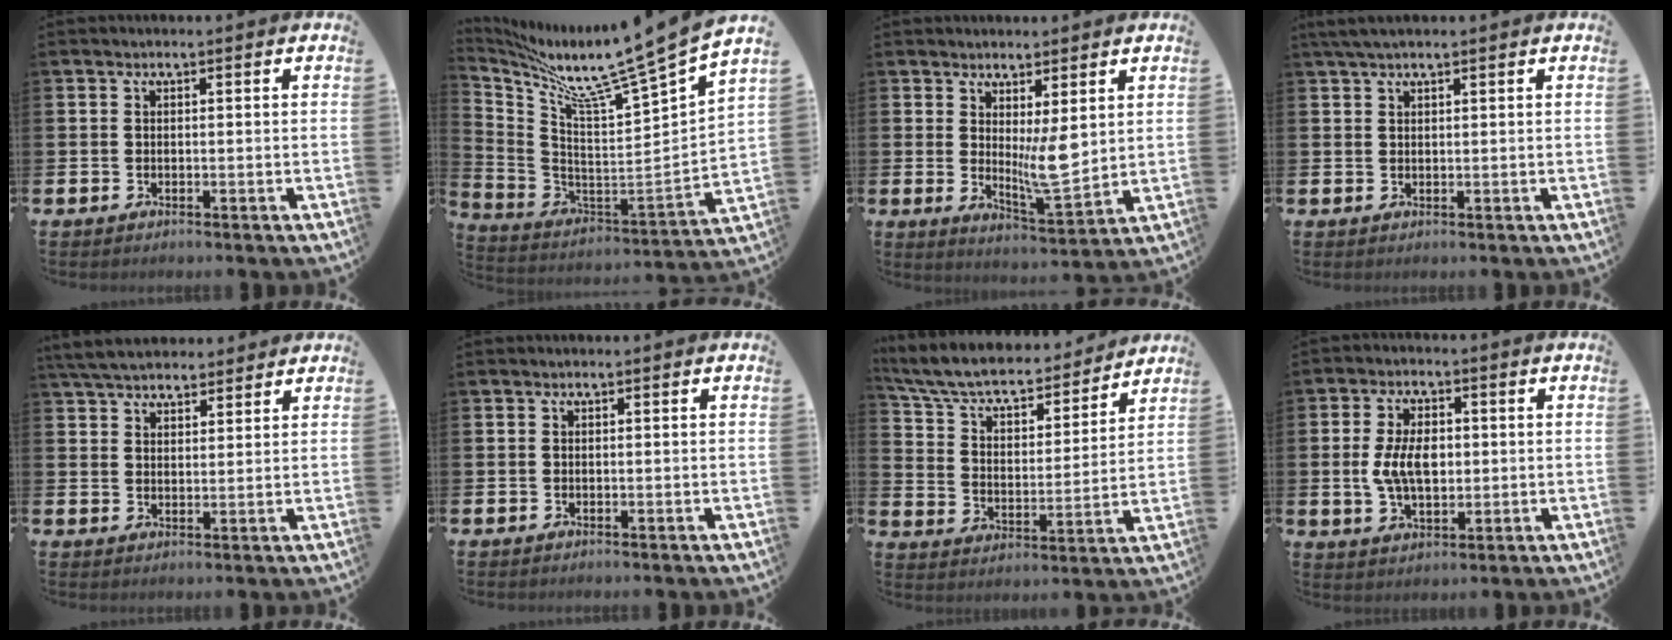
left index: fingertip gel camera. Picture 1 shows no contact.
{"total": 10.1, "force": [9.0, -1.0, 4.5], "torque": [-0.125, -0.084, 0.138]}
{"total": 5.8, "force": [2.3, 1.7, 5.0], "torque": [-0.065, -0.035, 0.036]}
{"total": 2.4, "force": [1.9, 0.5, 1.4], "torque": [-0.027, 0.004, 0.034]}
{"total": 5.3, "force": [5.0, 1.4, 1.0], "torque": [-0.040, -0.013, 0.094]}
{"total": 0.0}
{"total": 7.7, "force": [6.9, 2.2, 2.5], "torque": [-0.087, -0.052, 0.118]}
{"total": 6.3, "force": [0.4, 3.6, 5.1], "torque": [-0.100, 0.007, 0.003]}